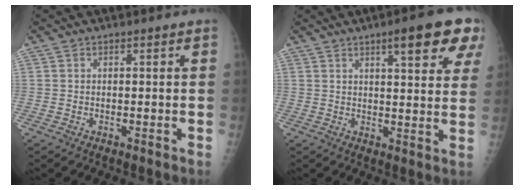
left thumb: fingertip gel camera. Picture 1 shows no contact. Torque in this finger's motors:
{"motor_torque": [1.23, 1.28, 0.88, -0.80, 0.14]}